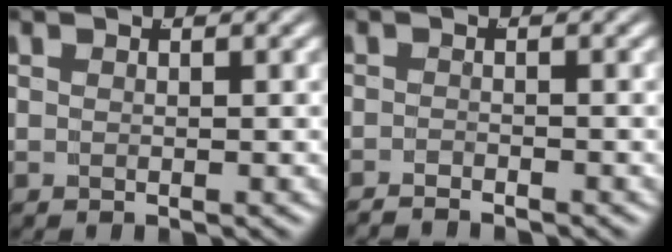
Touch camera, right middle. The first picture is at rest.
{"total": 1.7, "force": [-1.7, -0.1, -0.1], "torque": [-0.003, -0.010, -0.028]}